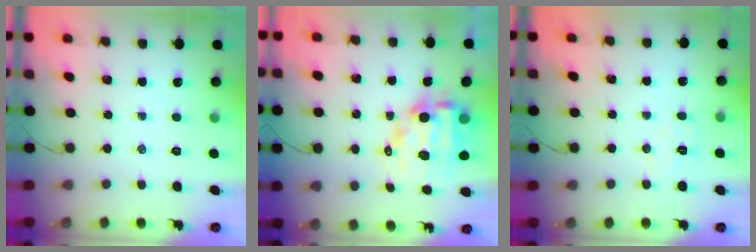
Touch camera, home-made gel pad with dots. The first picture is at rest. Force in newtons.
{"total": 11.9, "press": 11.5, "slide": 3.2}
{"total": 3.8, "press": 3.7, "slide": 0.8}